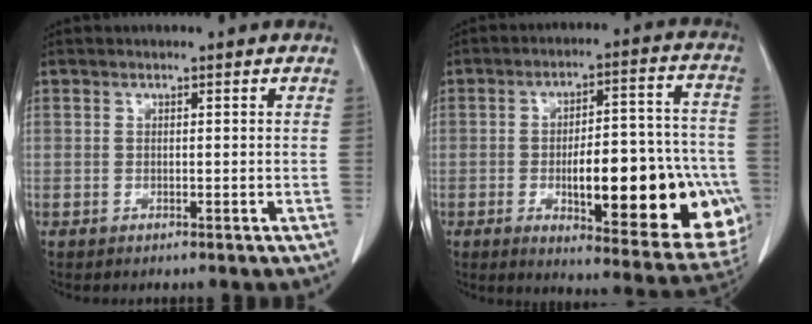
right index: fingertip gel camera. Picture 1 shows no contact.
{"total": 24.8, "force": [-6.3, 7.1, 22.9], "torque": [-0.225, 0.021, -0.063]}